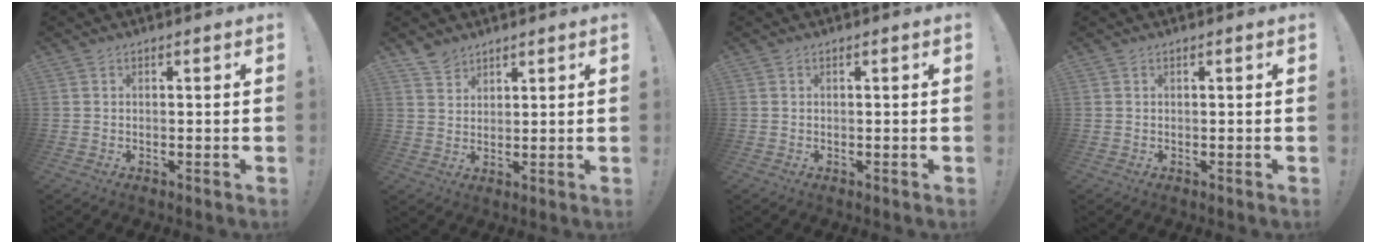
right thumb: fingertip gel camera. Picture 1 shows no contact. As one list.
[{"total": 4.4, "force": [3.6, 2.3, 0.5], "torque": [-0.003, -0.028, 0.069]}, {"total": 0.0}, {"total": 0.0}]